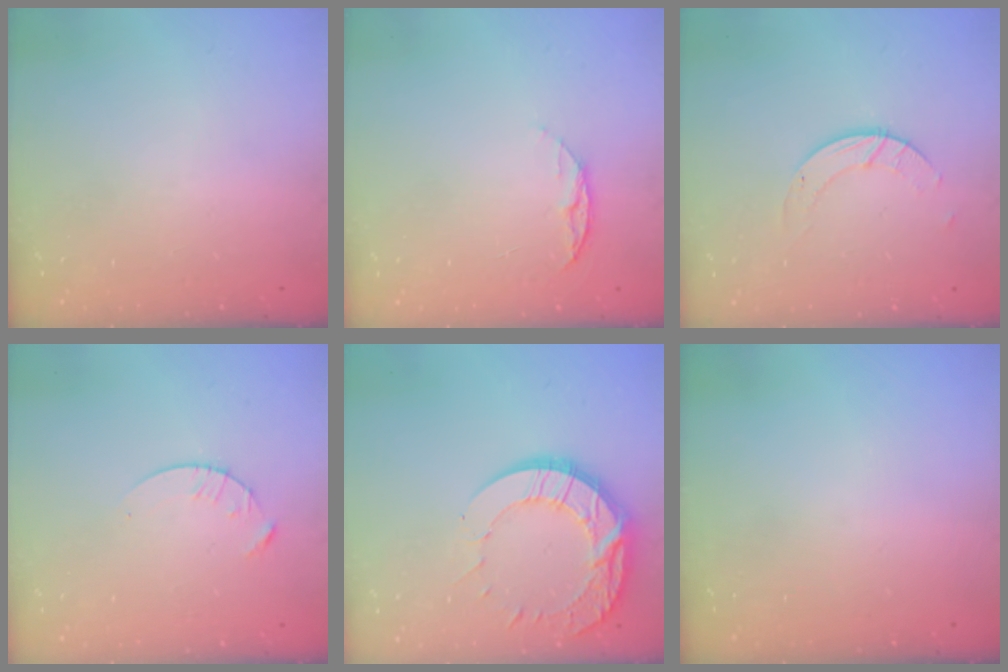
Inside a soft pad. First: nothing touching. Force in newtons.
{"total": 6.4, "press": 6.3, "slide": 0.7}
{"total": 2.8, "press": 2.8, "slide": 0.3}
{"total": 4.3, "press": 4.2, "slide": 0.5}
{"total": 15.2, "press": 15.2, "slide": 1.2}
{"total": 0.0}